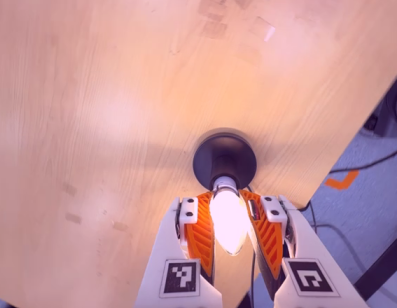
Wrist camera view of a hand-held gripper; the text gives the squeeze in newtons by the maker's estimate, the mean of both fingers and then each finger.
{"total": 24.6, "left": 23.1, "right": 26.0}